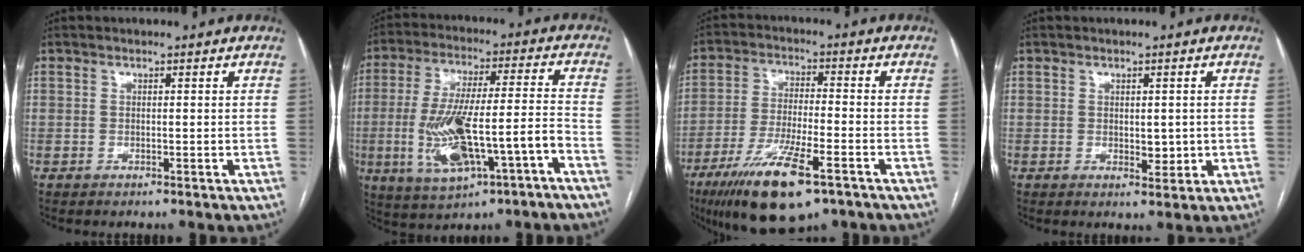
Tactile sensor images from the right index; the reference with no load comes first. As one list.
[{"total": 16.0, "force": [-5.8, 2.9, 14.7], "torque": [-0.286, 0.008, -0.086]}, {"total": 14.2, "force": [-8.5, 2.8, 11.1], "torque": [-0.215, -0.029, -0.144]}, {"total": 2.8, "force": [-0.1, 1.4, 2.4], "torque": [-0.031, -0.005, 0.005]}]